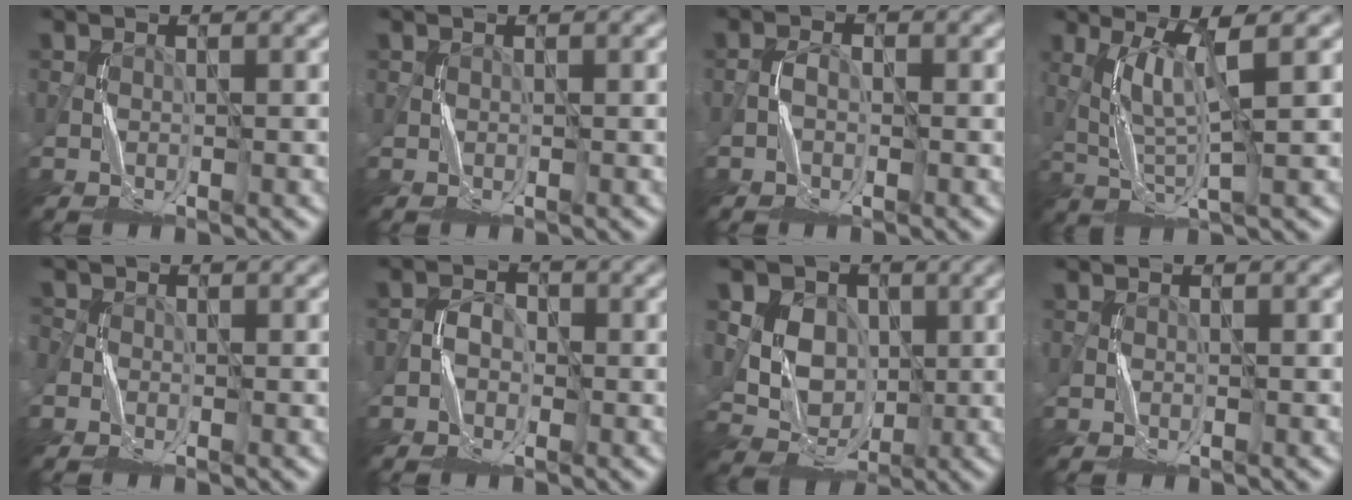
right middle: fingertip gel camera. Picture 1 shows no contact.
{"total": 0.0}
{"total": 1.3, "force": [-0.9, 0.7, 0.6], "torque": [-0.006, 0.005, -0.019]}
{"total": 3.9, "force": [1.2, 0.5, 3.7], "torque": [-0.082, -0.006, 0.033]}
{"total": 1.3, "force": [-0.7, 1.0, 0.3], "torque": [-0.004, -0.001, -0.015]}
{"total": 1.6, "force": [-1.0, 1.3, 0.2], "torque": [0.010, 0.003, -0.023]}
{"total": 7.5, "force": [1.7, 6.4, 3.5], "torque": [-0.060, 0.010, 0.029]}
{"total": 0.0}